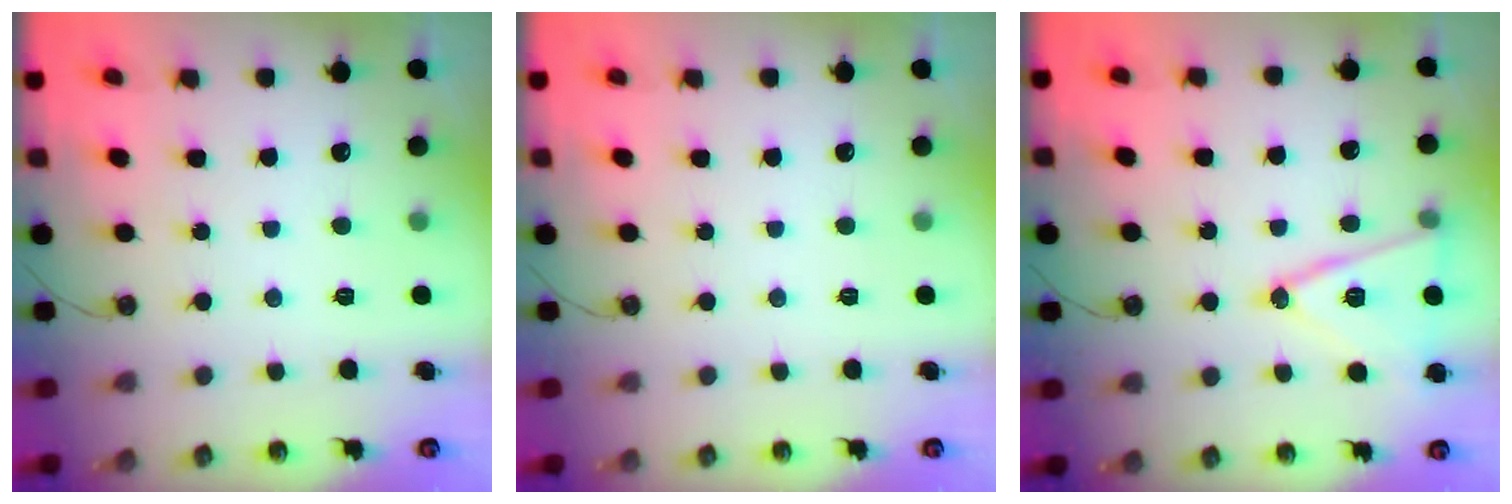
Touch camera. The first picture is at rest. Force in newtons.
{"total": 0.0}
{"total": 14.8, "press": 14.4, "slide": 3.4}